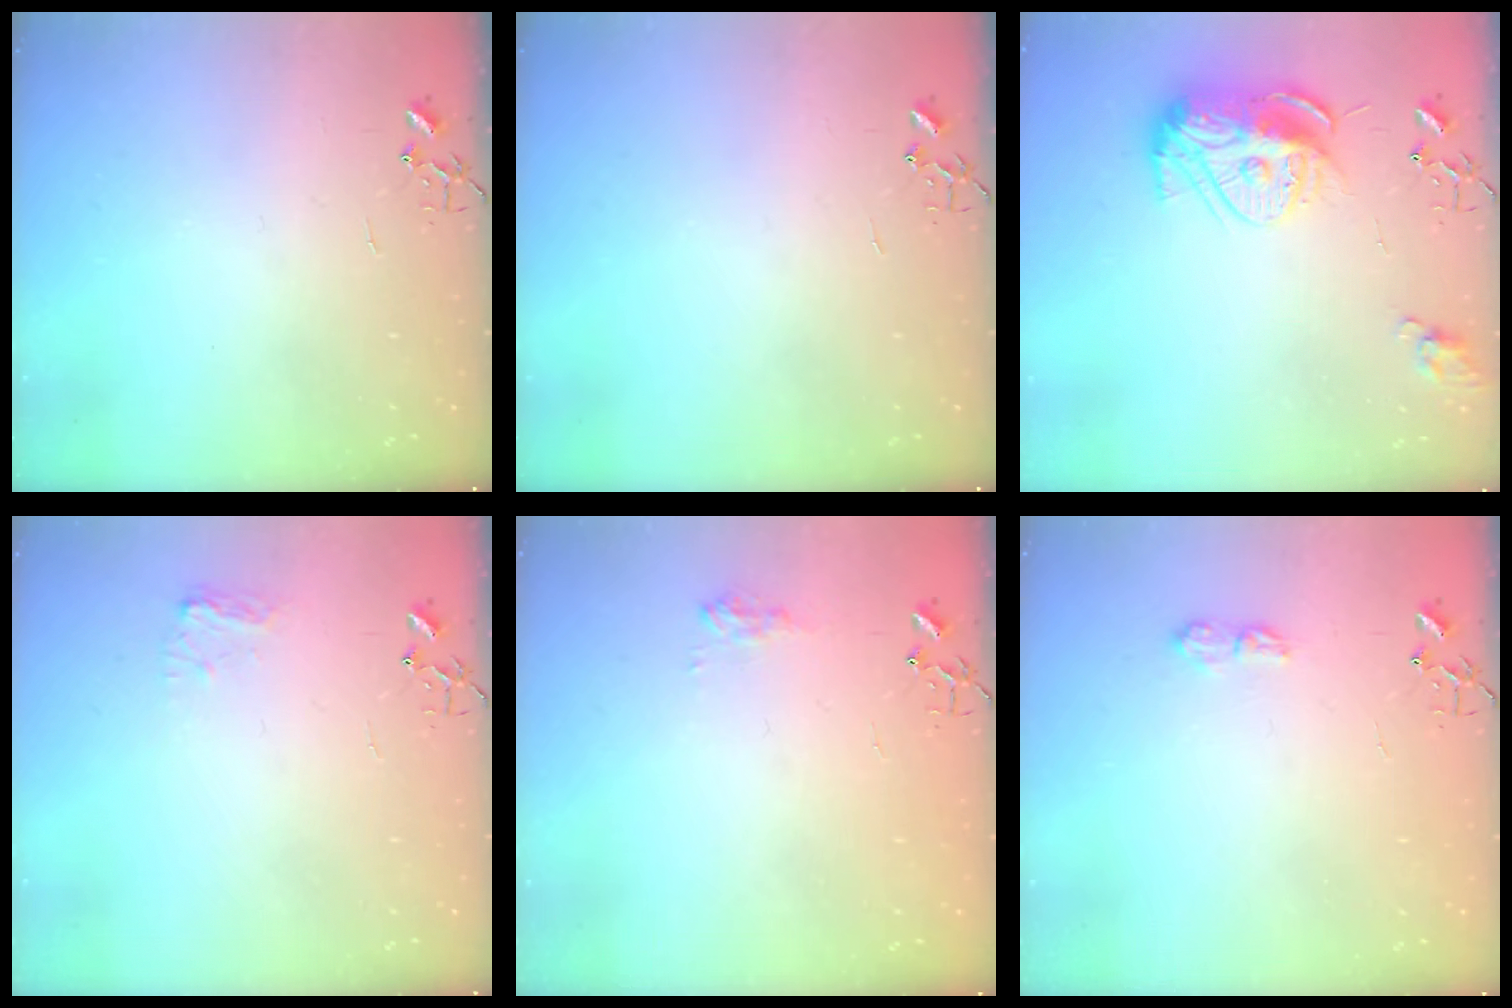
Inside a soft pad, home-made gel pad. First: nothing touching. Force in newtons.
{"total": 0.0}
{"total": 13.5, "press": 13.4, "slide": 1.1}
{"total": 6.6, "press": 6.6, "slide": 0.2}
{"total": 7.8, "press": 7.8, "slide": 0.7}
{"total": 7.0, "press": 7.0, "slide": 0.8}